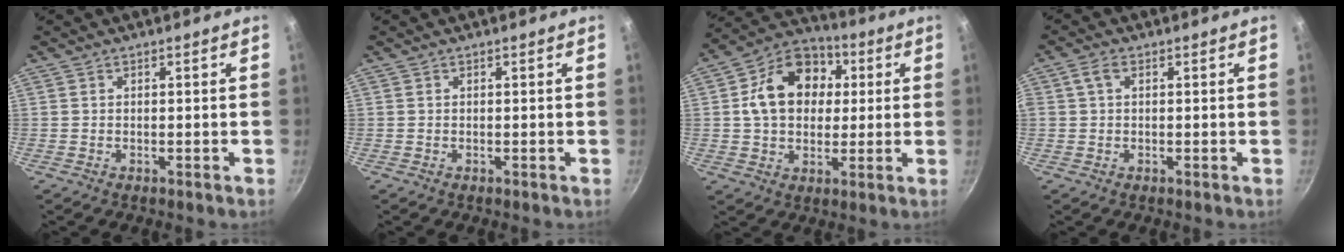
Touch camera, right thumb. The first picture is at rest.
{"total": 0.0}
{"total": 16.0, "force": [2.9, 12.4, 9.7], "torque": [-0.132, 0.023, 0.034]}
{"total": 2.5, "force": [0.6, 1.6, 1.9], "torque": [-0.037, 0.009, 0.011]}